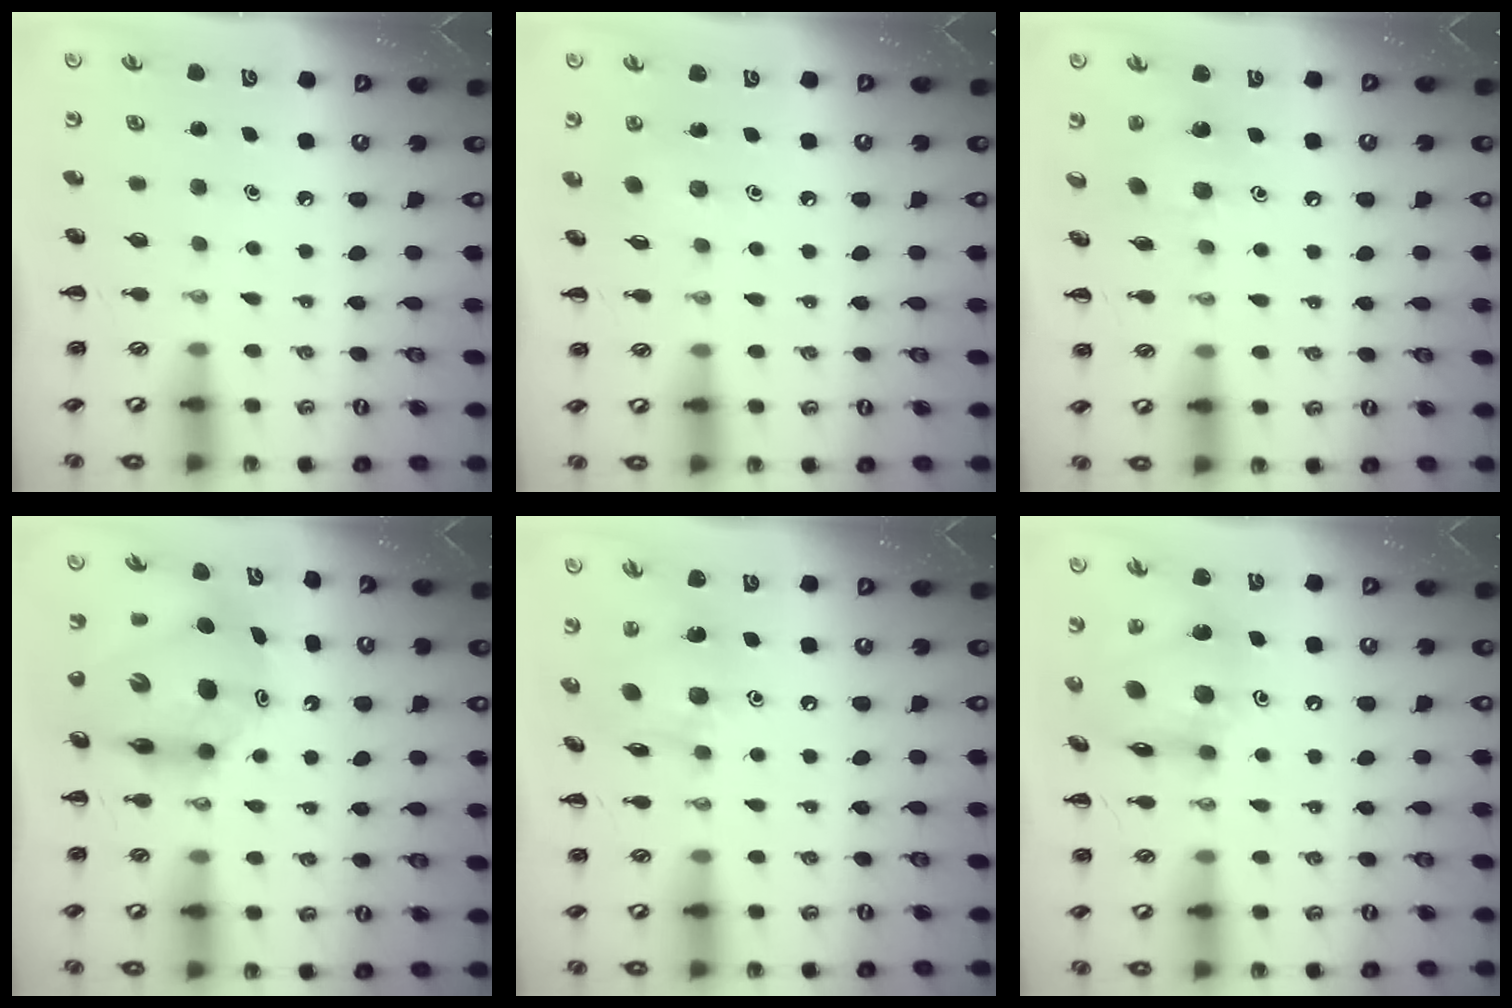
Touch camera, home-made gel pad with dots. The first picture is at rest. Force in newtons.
{"total": 2.8, "press": 2.7, "slide": 0.7}
{"total": 6.1, "press": 6.0, "slide": 1.3}
{"total": 13.1, "press": 12.6, "slide": 3.8}
{"total": 11.4, "press": 11.3, "slide": 0.9}
{"total": 13.9, "press": 13.5, "slide": 3.2}